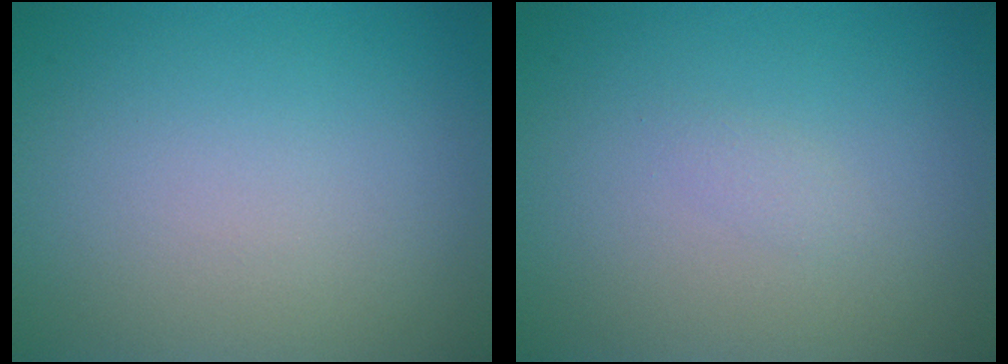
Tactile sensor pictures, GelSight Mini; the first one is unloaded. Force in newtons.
{"total": 0.7, "press": 0.7, "slide": 0.1}